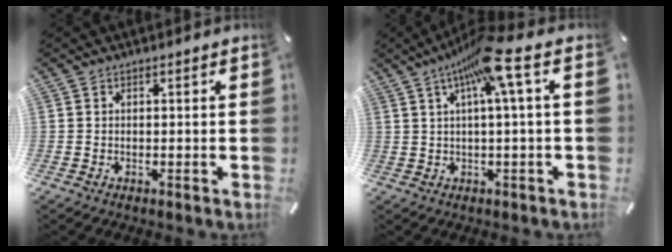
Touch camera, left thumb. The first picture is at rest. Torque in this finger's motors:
{"motor_torque": [1.04, 0.21, 0.63, -0.52, 0.01]}